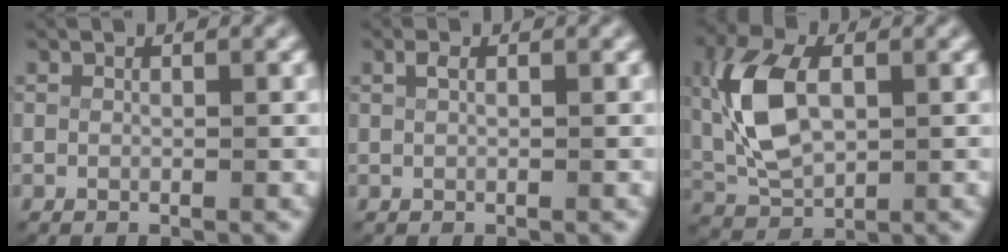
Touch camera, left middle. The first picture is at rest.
{"total": 0.5, "force": [0.2, 0.1, 0.4], "torque": [-0.013, -0.001, 0.009]}
{"total": 6.9, "force": [0.9, 4.4, 5.3], "torque": [-0.135, -0.010, 0.028]}